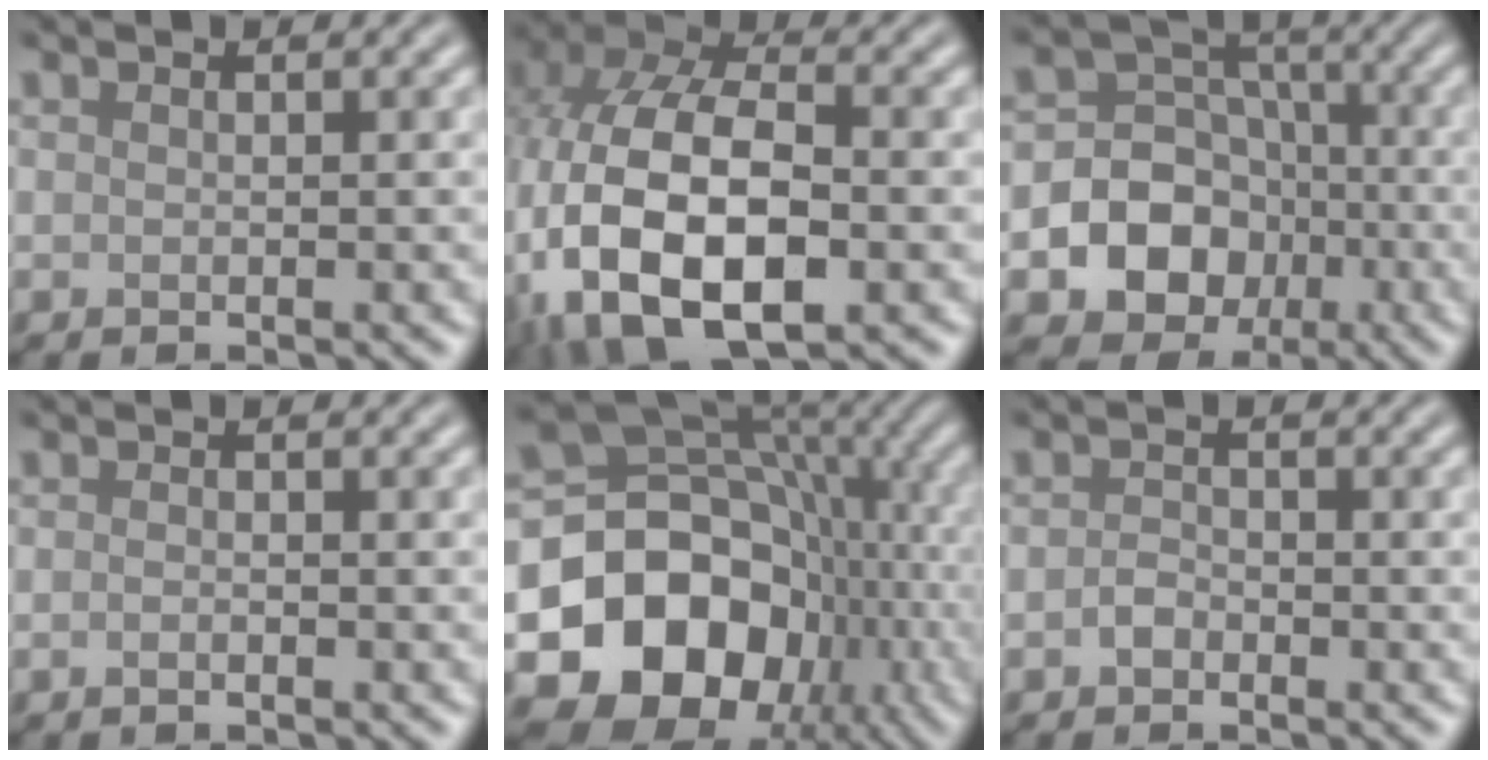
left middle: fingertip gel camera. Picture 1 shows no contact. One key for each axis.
{"total": 14.0, "fx": -3.5, "fy": 8.6, "fz": 10.5, "tx": -0.224, "ty": -0.017, "tz": -0.058}
{"total": 10.4, "fx": -3.4, "fy": 9.2, "fz": 3.5, "tx": -0.051, "ty": -0.005, "tz": -0.086}
{"total": 0.7, "fx": -0.3, "fy": 0.2, "fz": 0.5, "tx": -0.011, "ty": -0.002, "tz": -0.007}
{"total": 16.9, "fx": -5.4, "fy": 13.7, "fz": 8.4, "tx": -0.144, "ty": -0.007, "tz": -0.098}
{"total": 1.0, "fx": -0.5, "fy": 0.7, "fz": 0.5, "tx": -0.011, "ty": 0.001, "tz": -0.013}